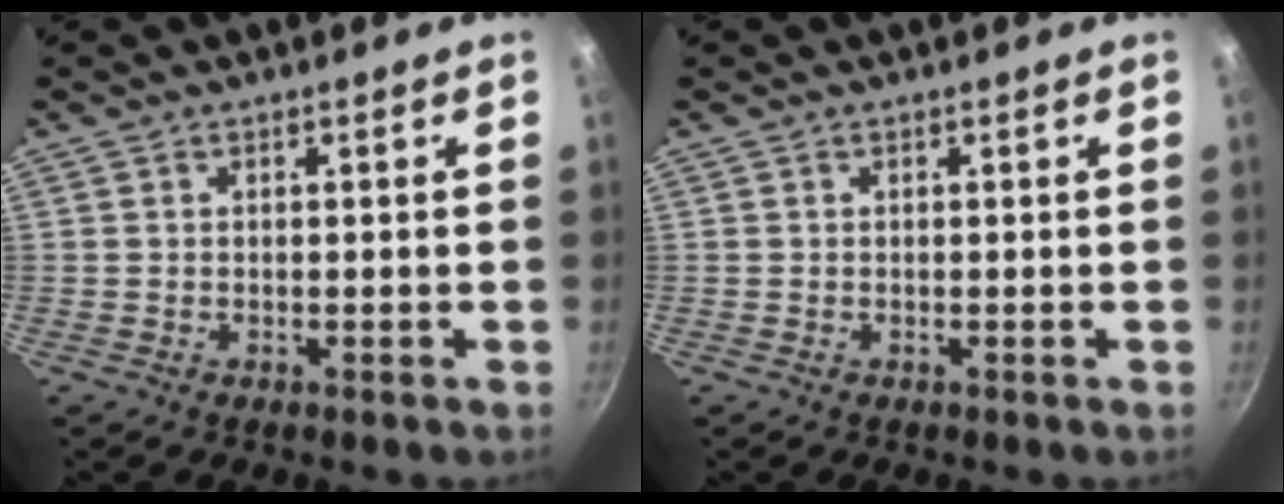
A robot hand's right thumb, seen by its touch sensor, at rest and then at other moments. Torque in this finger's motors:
{"motor_torque": [-0.11, 0.32, -0.30, 0.17, 0.00]}